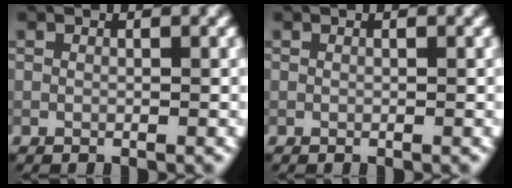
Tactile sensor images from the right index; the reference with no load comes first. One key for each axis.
{"total": 0.0}